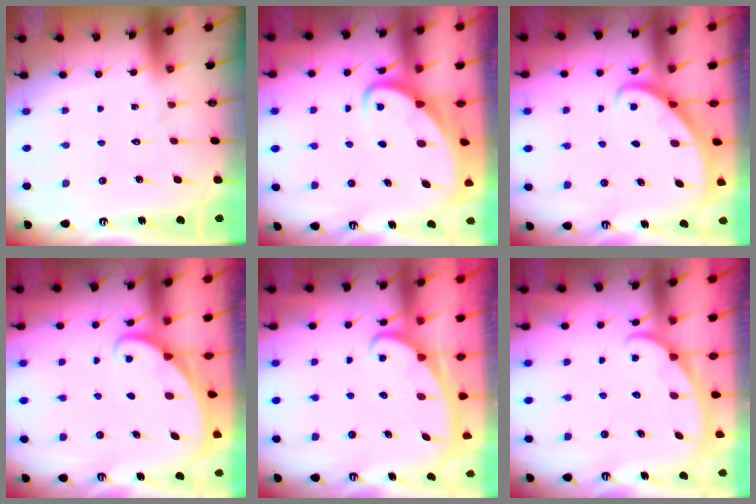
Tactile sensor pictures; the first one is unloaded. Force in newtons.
{"total": 3.0, "press": 3.0, "slide": 0.4}
{"total": 2.7, "press": 2.7, "slide": 0.2}
{"total": 1.6, "press": 1.6, "slide": 0.1}
{"total": 2.3, "press": 2.2, "slide": 0.3}
{"total": 2.9, "press": 2.9, "slide": 0.2}